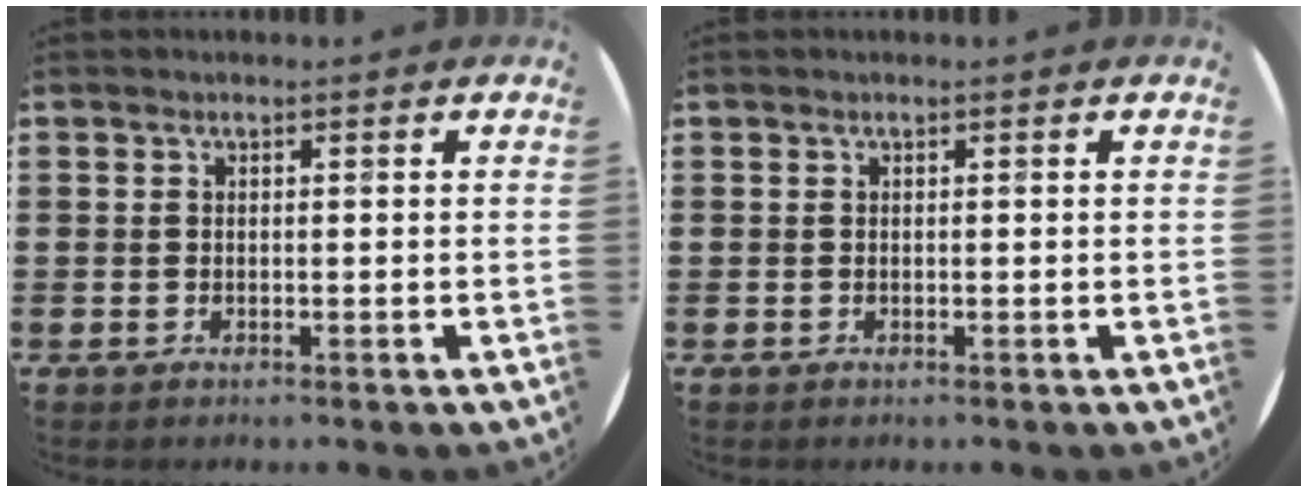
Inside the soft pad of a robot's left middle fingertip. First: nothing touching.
{"total": 0.0}